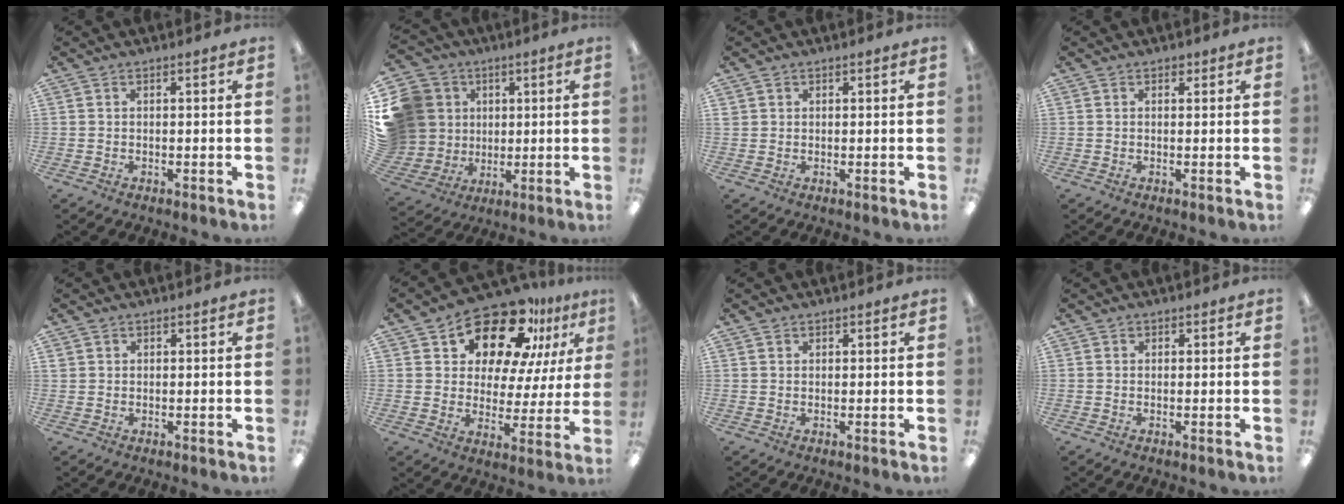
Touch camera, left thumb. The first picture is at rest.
{"total": 18.8, "force": [4.3, 16.7, 7.5], "torque": [-0.179, -0.011, 0.105]}
{"total": 1.3, "force": [0.5, 1.1, 0.1], "torque": [-0.004, 0.004, 0.009]}
{"total": 1.1, "force": [0.7, 0.8, 0.4], "torque": [0.001, -0.001, 0.010]}
{"total": 1.2, "force": [0.6, 1.1, 0.1], "torque": [-0.004, 0.004, 0.010]}
{"total": 17.4, "force": [13.3, 7.9, 8.0], "torque": [-0.147, -0.091, 0.231]}
{"total": 1.0, "force": [0.6, 0.7, 0.1], "torque": [-0.003, 0.003, 0.011]}
{"total": 0.6, "force": [0.2, 0.6, 0.1], "torque": [-0.001, 0.004, 0.003]}